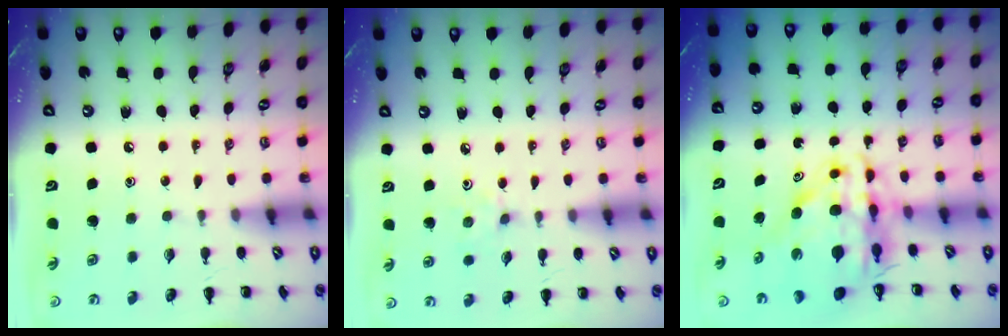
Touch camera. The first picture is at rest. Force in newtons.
{"total": 2.5, "press": 2.4, "slide": 0.9}
{"total": 12.7, "press": 12.0, "slide": 4.0}